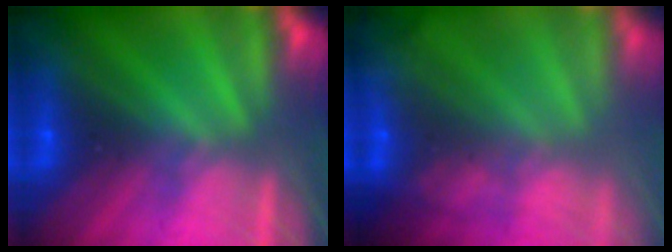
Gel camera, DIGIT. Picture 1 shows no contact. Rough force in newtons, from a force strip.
{"total": 6.9}